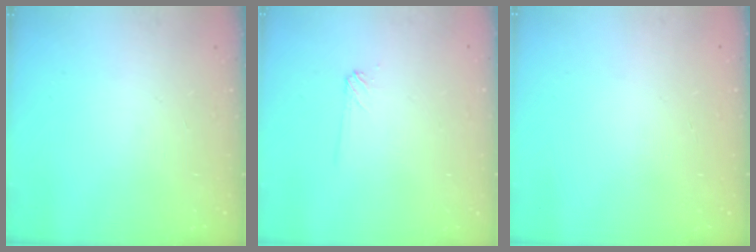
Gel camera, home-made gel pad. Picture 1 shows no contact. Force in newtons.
{"total": 4.3, "press": 4.2, "slide": 0.8}
{"total": 0.0}